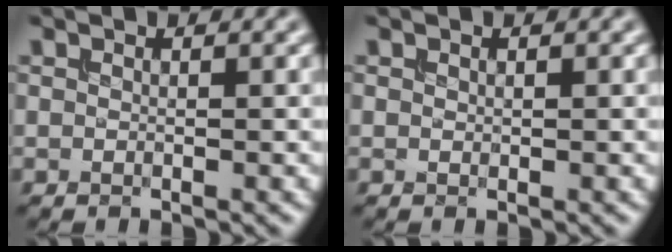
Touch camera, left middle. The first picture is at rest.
{"total": 0.0}